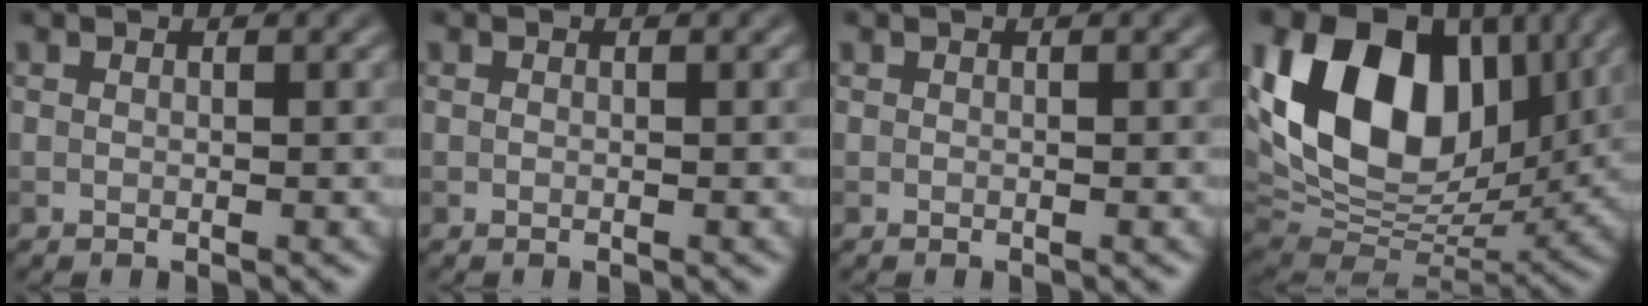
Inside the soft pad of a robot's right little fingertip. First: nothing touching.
{"total": 0.0}
{"total": 0.0}
{"total": 15.6, "force": [4.6, 10.4, 10.7], "torque": [-0.195, 0.016, 0.078]}